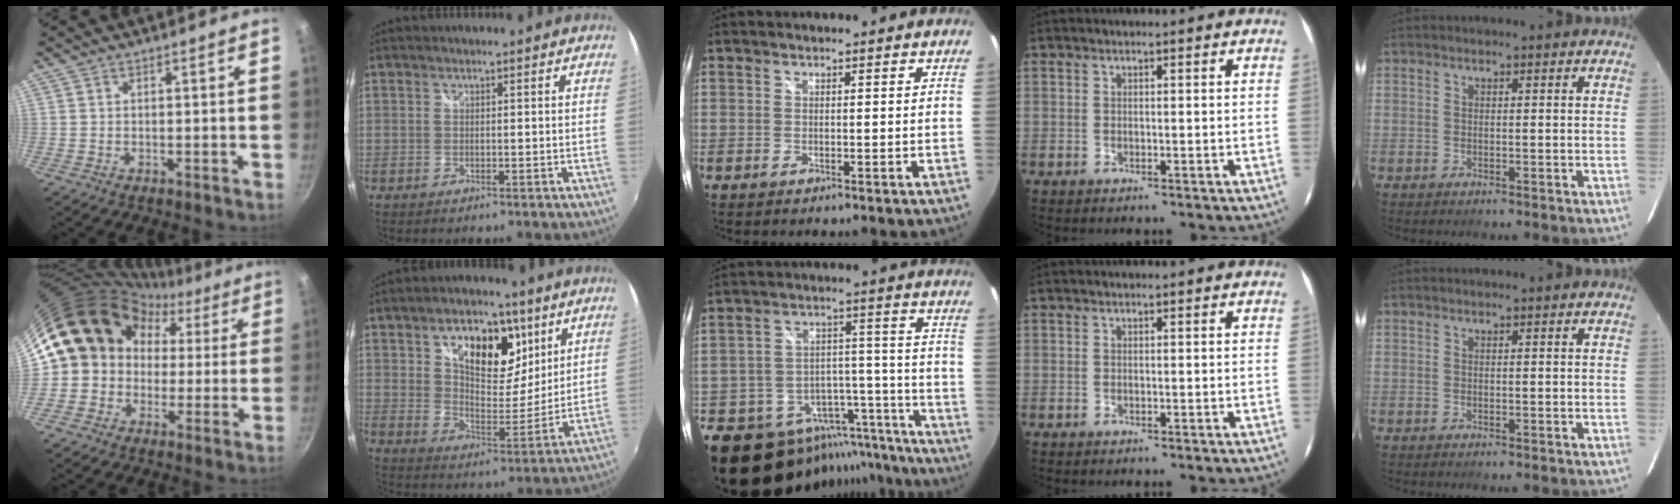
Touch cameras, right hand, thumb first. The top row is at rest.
{"thumb": {"total": 16.6, "force": [2.5, 14.7, 7.4], "torque": [-0.090, 0.052, 0.028]}, "index": {"total": 15.5, "force": [7.5, 8.7, 10.3], "torque": [-0.165, 0.011, 0.122]}, "middle": {"total": 21.1, "force": [-17.9, 9.6, 5.8], "torque": [-0.105, 0.051, -0.240]}}